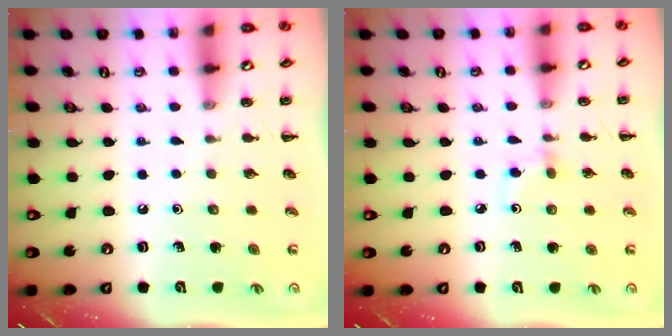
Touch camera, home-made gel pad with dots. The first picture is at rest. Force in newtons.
{"total": 2.9, "press": 2.6, "slide": 1.2}